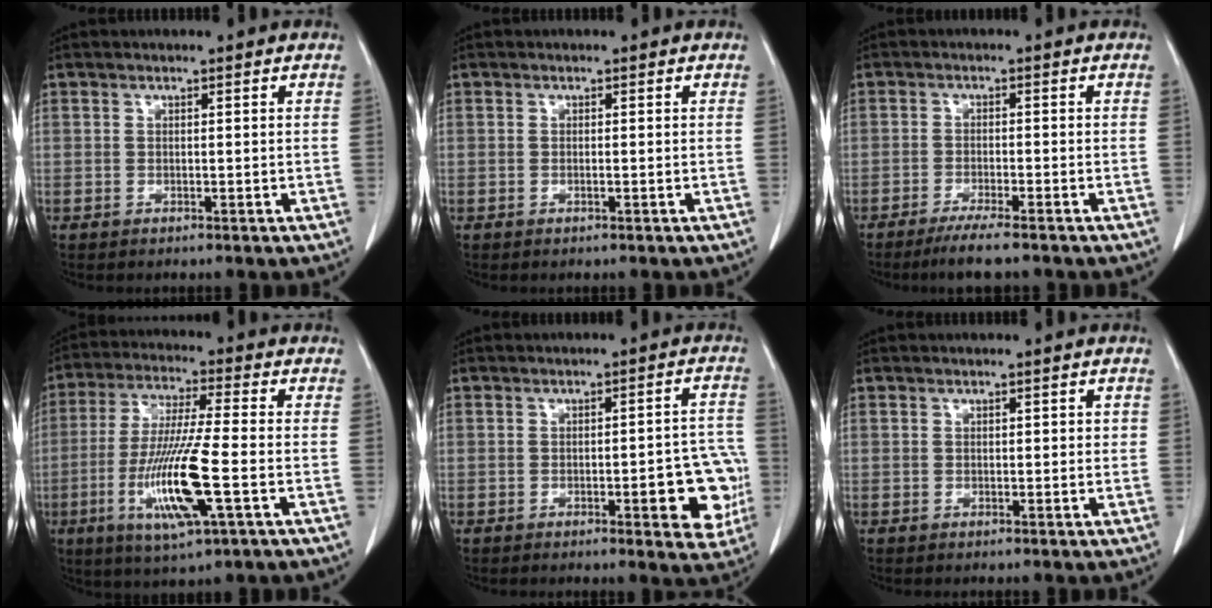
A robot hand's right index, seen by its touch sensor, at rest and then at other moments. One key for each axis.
{"total": 0.0}
{"total": 5.2, "fx": -4.1, "fy": 0.0, "fz": 3.2, "tx": -0.054, "ty": -0.013, "tz": -0.069}
{"total": 13.8, "fx": -4.0, "fy": 0.7, "fz": 13.1, "tx": -0.267, "ty": -0.022, "tz": -0.076}
{"total": 9.2, "fx": -2.6, "fy": 2.6, "fz": 8.4, "tx": -0.080, "ty": 0.010, "tz": -0.030}
{"total": 1.0, "fx": 0.2, "fy": 0.6, "fz": 0.8, "tx": -0.009, "ty": 0.003, "tz": 0.002}